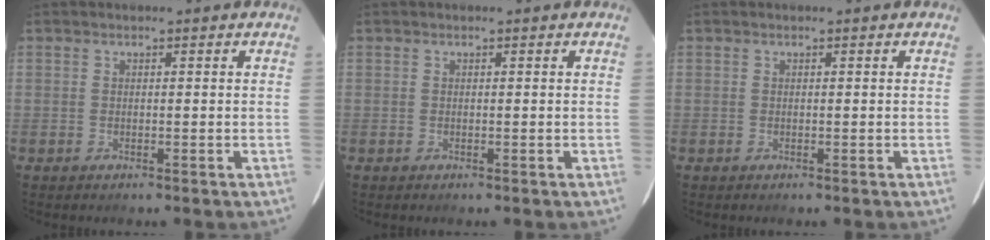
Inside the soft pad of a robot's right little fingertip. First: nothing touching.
{"total": 0.0}
{"total": 0.0}